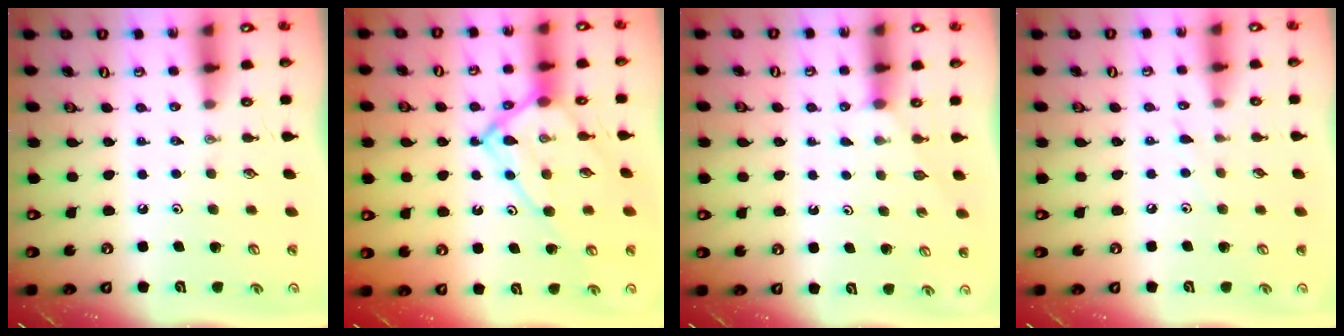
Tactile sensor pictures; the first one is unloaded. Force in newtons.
{"total": 13.3, "press": 13.2, "slide": 1.7}
{"total": 1.7, "press": 1.7, "slide": 0.2}
{"total": 4.3, "press": 4.2, "slide": 0.5}